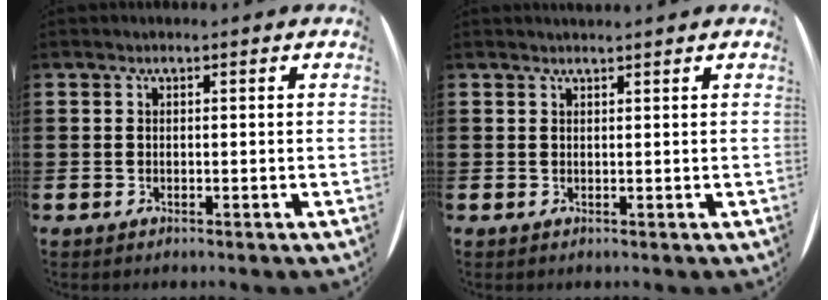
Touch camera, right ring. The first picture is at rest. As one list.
[{"total": 0.7, "force": [0.7, -0.2, 0.1], "torque": [0.000, -0.001, 0.014]}]